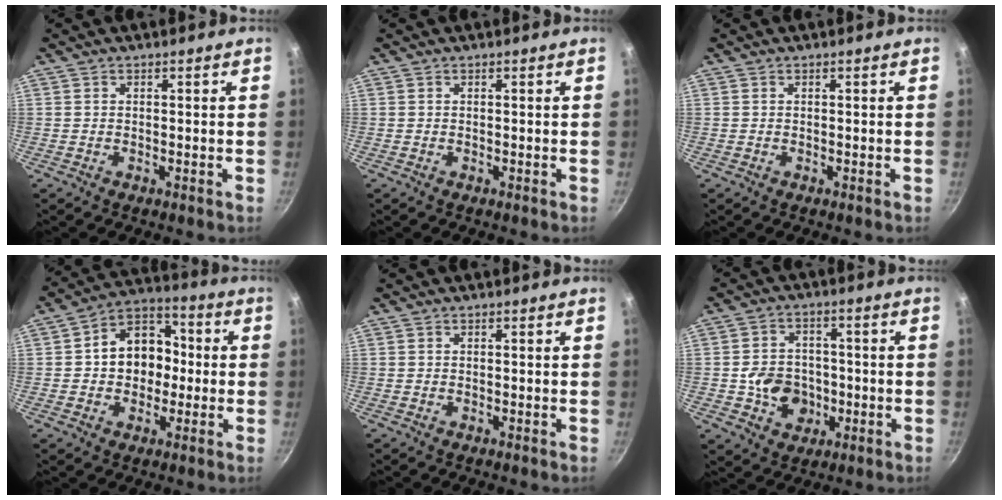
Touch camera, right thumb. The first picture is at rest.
{"total": 0.0}
{"total": 0.0}
{"total": 12.1, "force": [-0.2, 9.8, 7.2], "torque": [-0.060, 0.032, -0.017]}
{"total": 0.0}
{"total": 9.4, "force": [-1.9, 8.0, 4.6], "torque": [-0.047, 0.022, -0.027]}